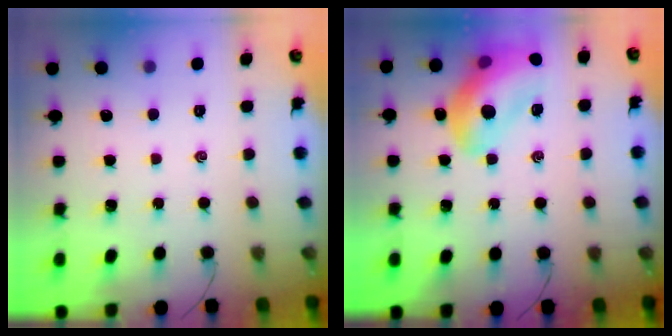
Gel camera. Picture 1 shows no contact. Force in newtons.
{"total": 18.1, "press": 17.9, "slide": 3.1}